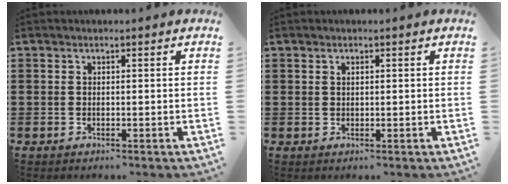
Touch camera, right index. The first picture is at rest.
{"total": 0.6, "force": [0.2, 0.3, 0.4], "torque": [-0.011, 0.000, 0.005]}